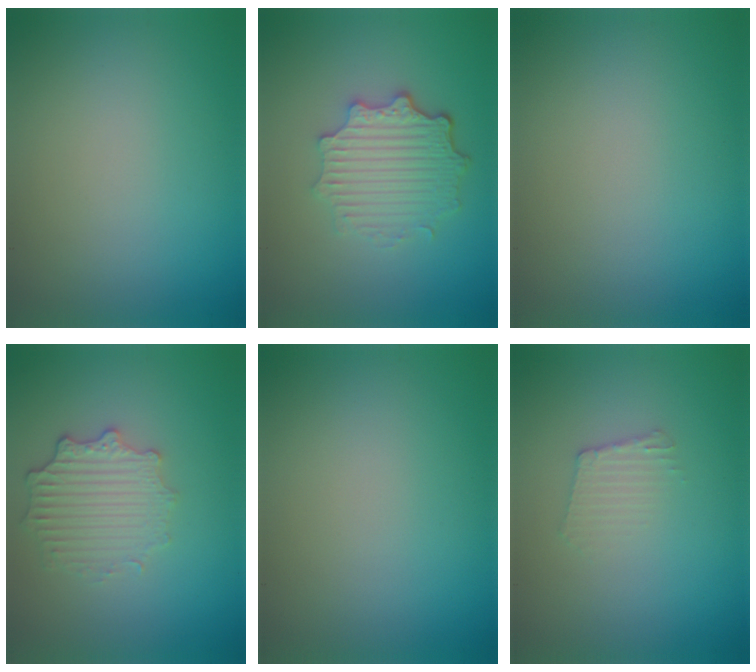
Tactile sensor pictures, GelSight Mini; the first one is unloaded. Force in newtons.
{"total": 4.6, "press": 3.6, "slide": 2.8}
{"total": 0.0}
{"total": 3.7, "press": 3.0, "slide": 2.2}
{"total": 0.0}
{"total": 1.7, "press": 1.7, "slide": 0.2}